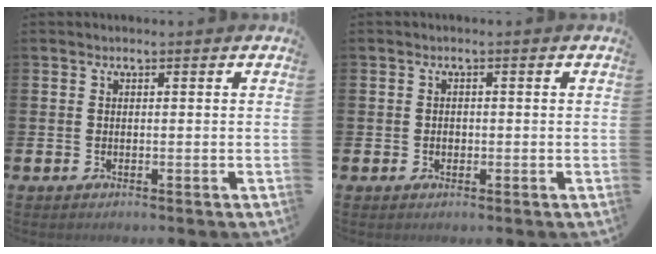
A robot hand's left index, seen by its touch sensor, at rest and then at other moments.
{"total": 0.9, "force": [-0.2, 0.8, 0.4], "torque": [-0.007, 0.004, -0.005]}